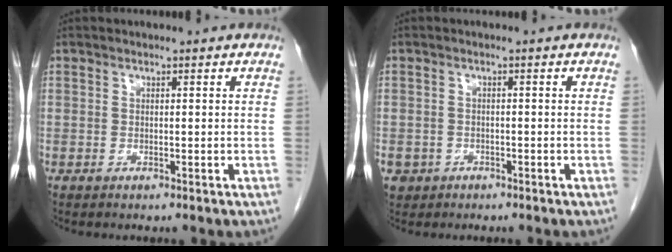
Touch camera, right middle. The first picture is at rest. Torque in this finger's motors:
{"motor_torque": [1.09, -1.05, 0.51, 0.15]}